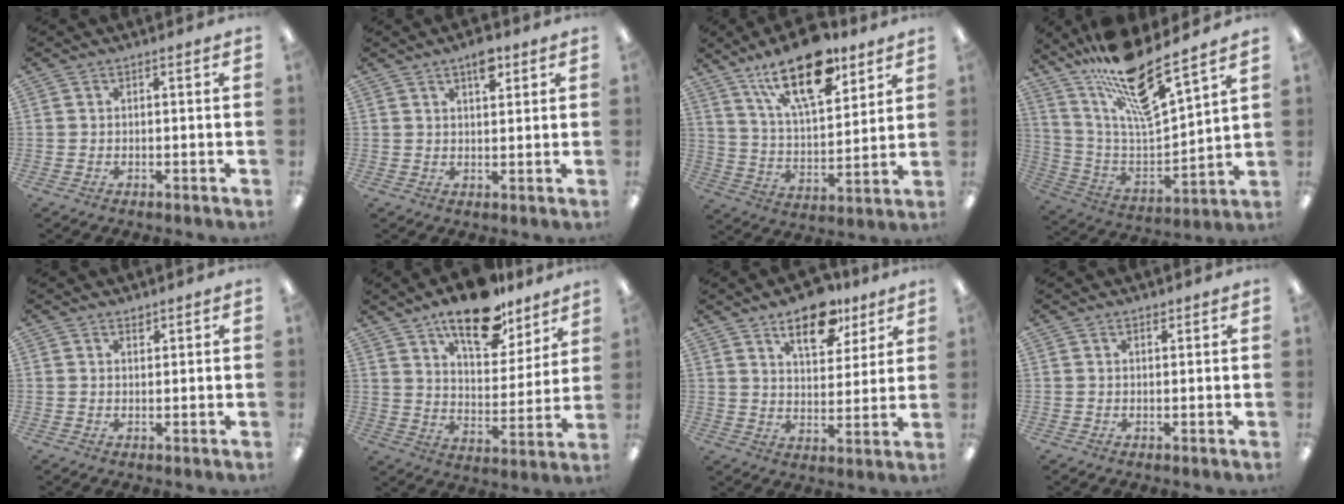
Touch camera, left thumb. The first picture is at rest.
{"total": 5.2, "force": [3.4, 2.1, 3.3], "torque": [-0.041, -0.012, 0.054]}
{"total": 20.1, "force": [12.8, 8.6, 12.9], "torque": [-0.205, -0.062, 0.214]}
{"total": 19.4, "force": [15.2, 3.5, 11.6], "torque": [-0.218, -0.106, 0.257]}
{"total": 1.3, "force": [1.2, 0.5, 0.2], "torque": [0.003, -0.004, 0.022]}
{"total": 17.5, "force": [13.2, 7.2, 8.9], "torque": [-0.135, -0.076, 0.227]}
{"total": 13.1, "force": [8.8, 6.2, 7.5], "torque": [-0.097, -0.040, 0.149]}
{"total": 1.2, "force": [1.0, 0.5, 0.4], "torque": [-0.001, -0.004, 0.017]}